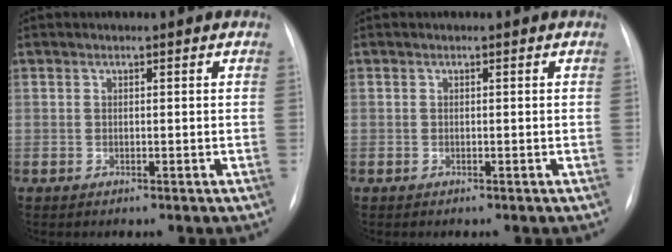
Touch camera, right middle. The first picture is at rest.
{"total": 0.0}